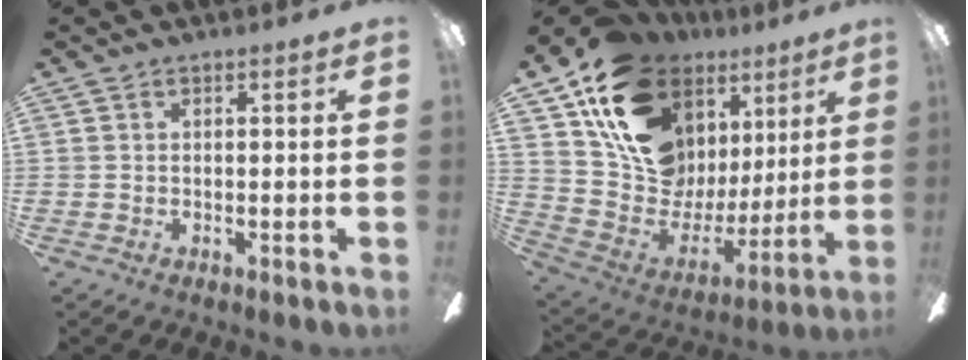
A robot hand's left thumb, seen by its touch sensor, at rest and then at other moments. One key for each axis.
{"total": 18.5, "fx": 10.6, "fy": 12.7, "fz": 8.3, "tx": -0.148, "ty": -0.067, "tz": 0.205}